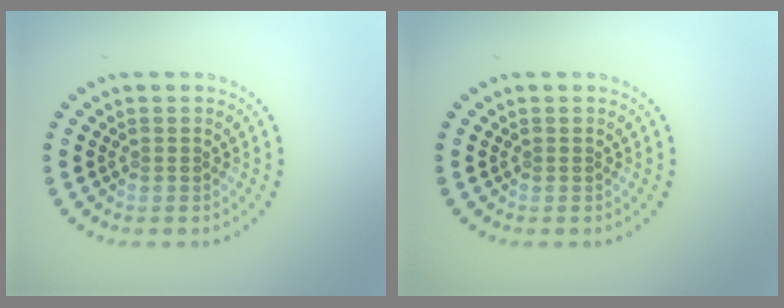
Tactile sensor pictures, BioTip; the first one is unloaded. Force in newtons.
{"total": 0.0}